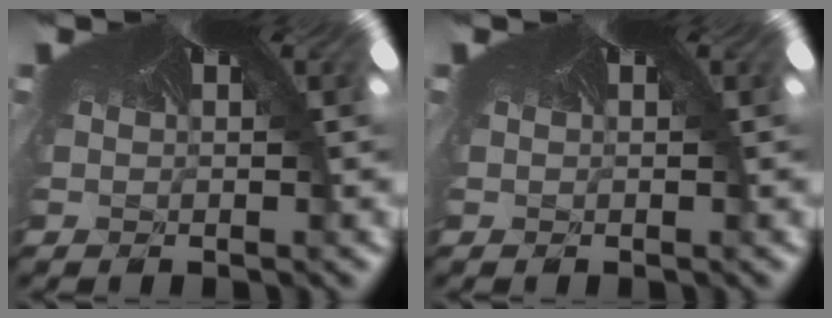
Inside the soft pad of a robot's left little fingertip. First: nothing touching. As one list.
[{"total": 0.0}]